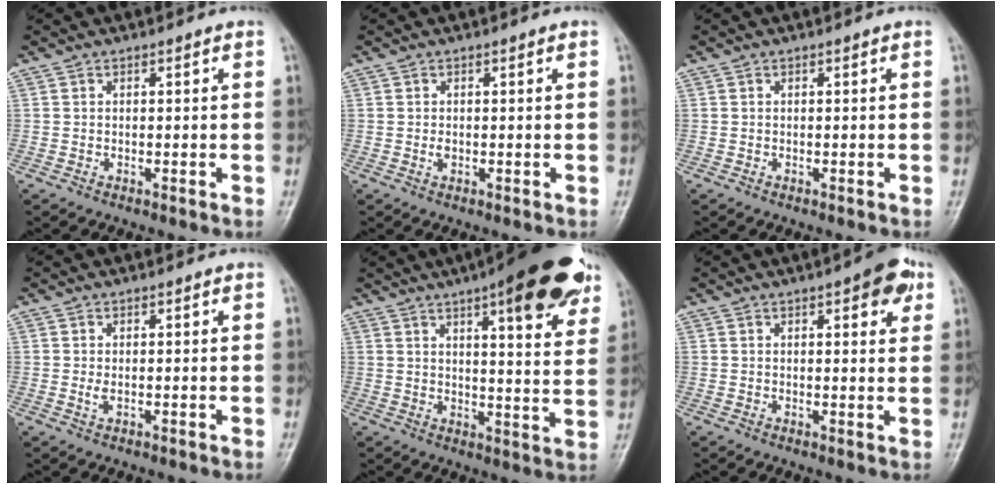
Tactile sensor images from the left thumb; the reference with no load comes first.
{"total": 1.2, "force": [0.1, 0.7, 0.9], "torque": [-0.012, 0.002, 0.002]}
{"total": 0.0}
{"total": 1.4, "force": [0.3, 0.5, 1.3], "torque": [-0.026, 0.002, 0.009]}
{"total": 20.0, "force": [11.7, 5.3, 15.3], "torque": [-0.179, -0.037, 0.150]}
{"total": 6.4, "force": [3.2, 2.2, 5.1], "torque": [-0.048, -0.008, 0.033]}